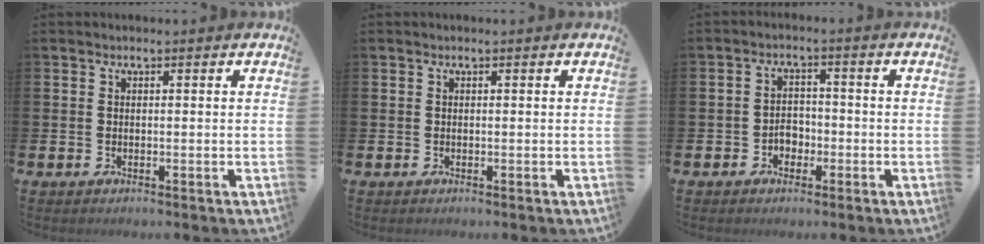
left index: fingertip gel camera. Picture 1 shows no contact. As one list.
[{"total": 0.0}, {"total": 2.7, "force": [-1.2, 2.1, 1.2], "torque": [-0.022, 0.004, -0.029]}]